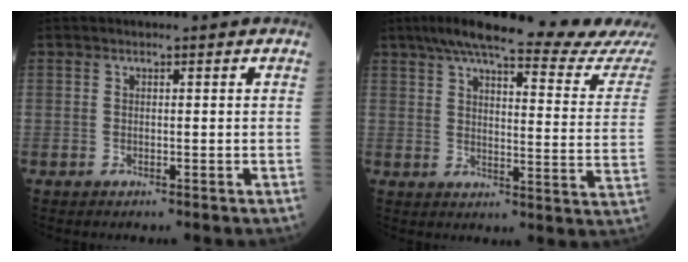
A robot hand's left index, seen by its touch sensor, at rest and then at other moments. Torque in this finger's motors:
{"motor_torque": [0.79, -1.00, 0.07, 0.04]}